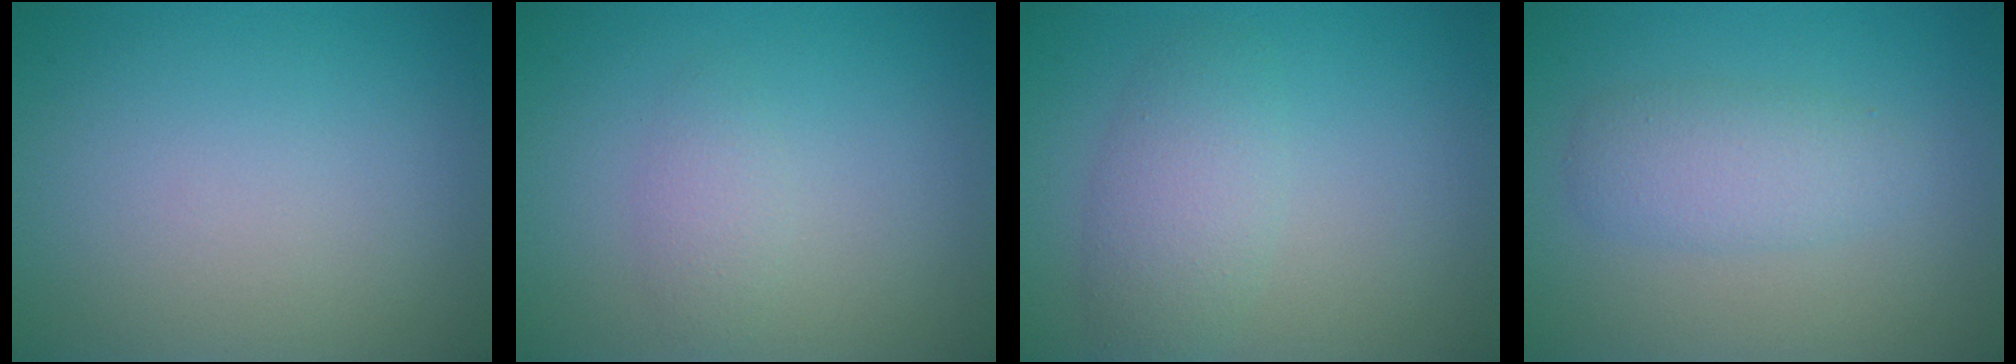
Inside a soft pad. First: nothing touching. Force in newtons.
{"total": 1.6, "press": 1.6, "slide": 0.0}
{"total": 3.2, "press": 3.2, "slide": 0.1}
{"total": 2.9, "press": 2.9, "slide": 0.1}